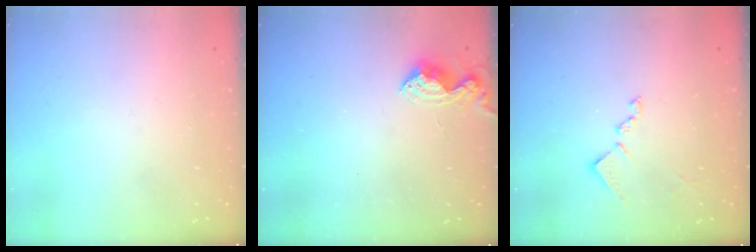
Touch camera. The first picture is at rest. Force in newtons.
{"total": 8.1, "press": 8.1, "slide": 0.8}
{"total": 9.9, "press": 9.9, "slide": 0.5}